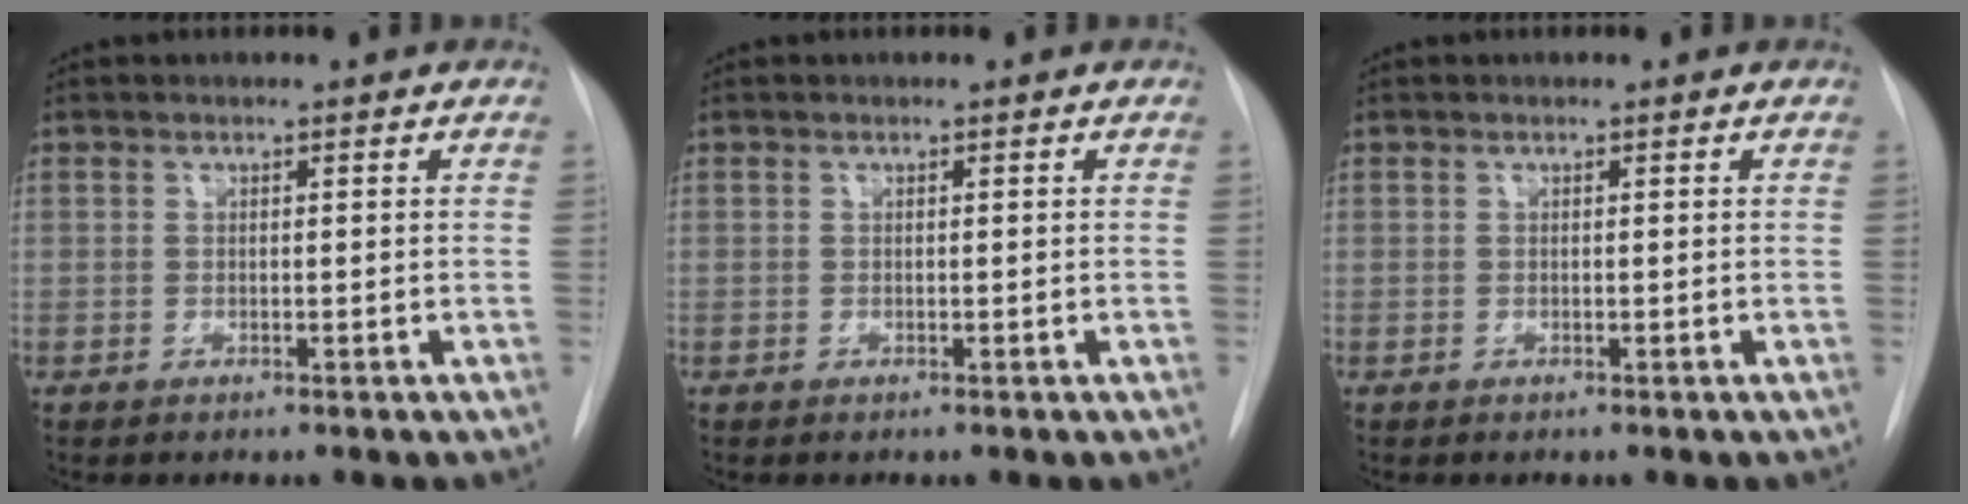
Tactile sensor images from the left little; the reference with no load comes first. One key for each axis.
{"total": 0.0}
{"total": 0.0}